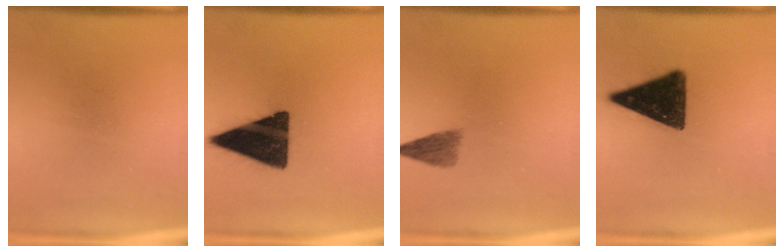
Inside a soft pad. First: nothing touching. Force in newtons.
{"total": 16.3}
{"total": 2.9}
{"total": 14.3}